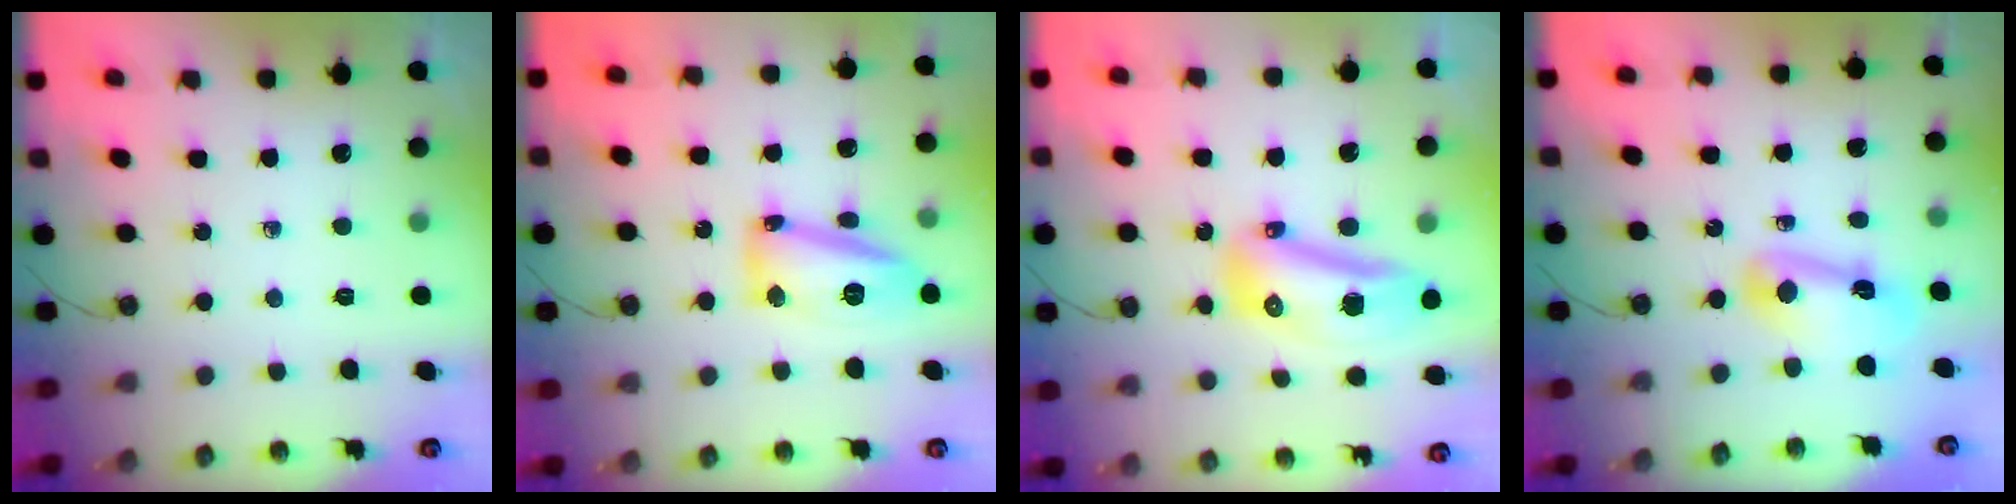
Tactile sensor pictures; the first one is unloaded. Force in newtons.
{"total": 18.4, "press": 15.6, "slide": 9.7}
{"total": 14.0, "press": 13.8, "slide": 2.5}
{"total": 10.5, "press": 10.4, "slide": 1.3}